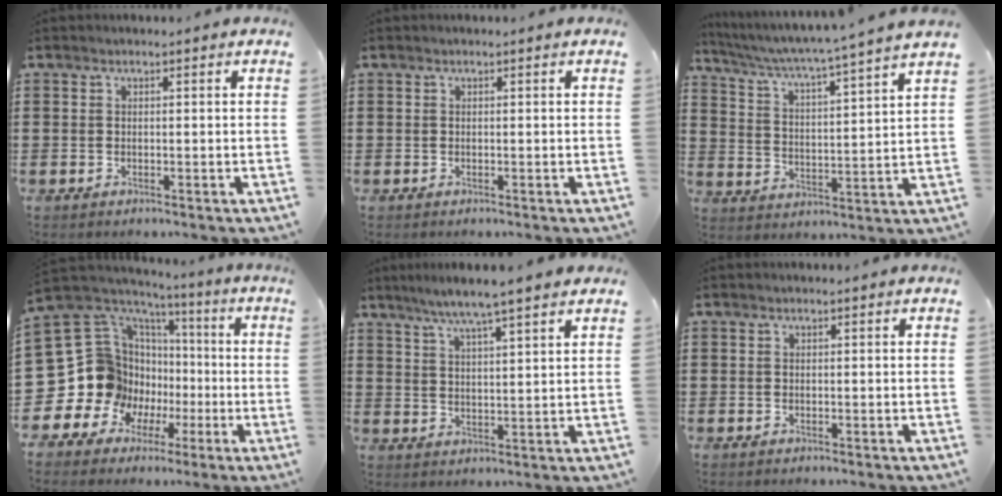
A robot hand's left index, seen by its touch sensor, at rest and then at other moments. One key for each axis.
{"total": 0.0}
{"total": 4.1, "fx": 3.5, "fy": -1.1, "fz": 2.0, "tx": -0.058, "ty": -0.037, "tz": 0.047}
{"total": 14.5, "fx": -1.9, "fy": 13.7, "fz": 4.2, "tx": -0.165, "ty": -0.036, "tz": -0.002}
{"total": 5.9, "fx": 4.9, "fy": -0.5, "fz": 3.2, "tx": -0.075, "ty": -0.017, "tz": 0.084}
{"total": 0.0}